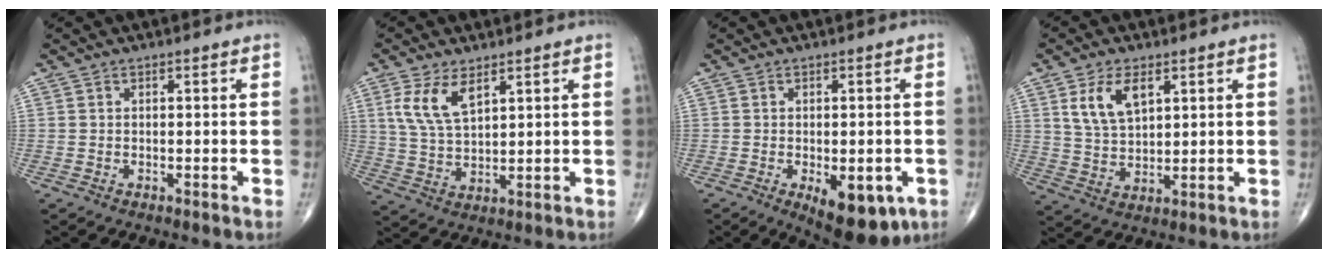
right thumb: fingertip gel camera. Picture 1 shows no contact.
{"total": 8.0, "force": [3.9, 3.7, 5.9], "torque": [-0.113, -0.011, 0.085]}
{"total": 10.2, "force": [-3.7, 4.8, 8.2], "torque": [-0.094, -0.007, -0.041]}
{"total": 8.2, "force": [3.6, 4.4, 5.9], "torque": [-0.101, -0.014, 0.075]}